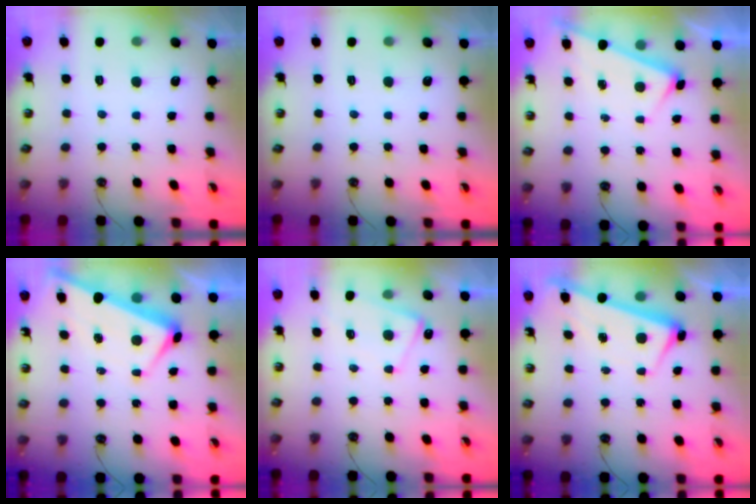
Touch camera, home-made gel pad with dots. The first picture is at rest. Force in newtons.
{"total": 0.0}
{"total": 4.8, "press": 4.8, "slide": 0.3}
{"total": 3.0, "press": 2.9, "slide": 0.6}
{"total": 4.2, "press": 4.2, "slide": 0.4}
{"total": 2.8, "press": 2.7, "slide": 0.4}